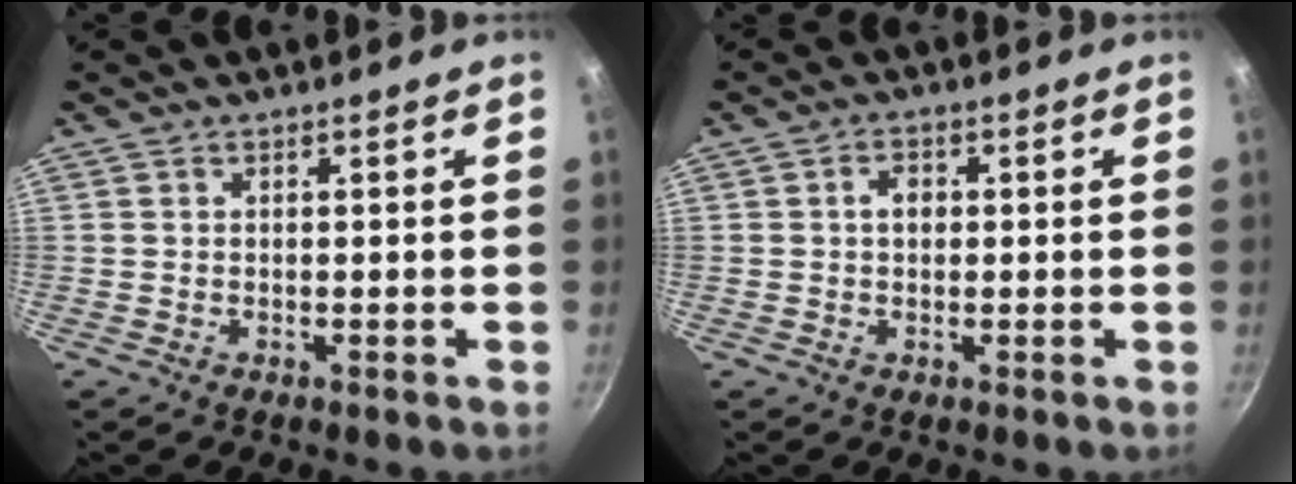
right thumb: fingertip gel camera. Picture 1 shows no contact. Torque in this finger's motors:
{"motor_torque": [-0.38, 0.39, 0.14, -0.09, 0.06]}